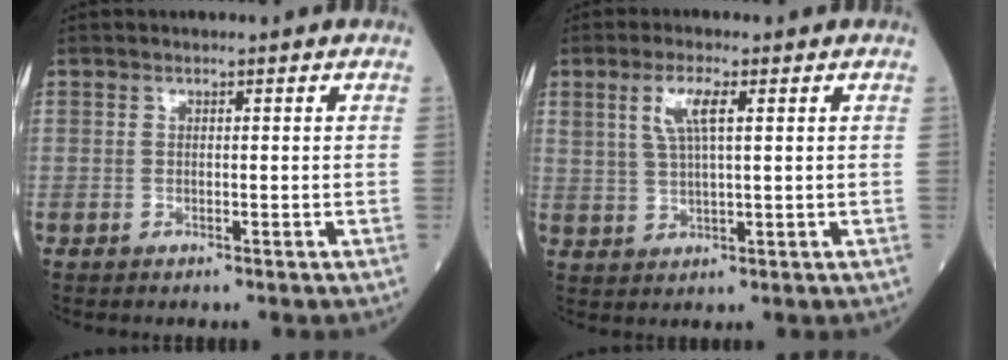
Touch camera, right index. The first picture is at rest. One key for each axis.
{"total": 4.9, "fx": 2.0, "fy": 1.1, "fz": 4.4, "tx": -0.093, "ty": 0.008, "tz": 0.044}